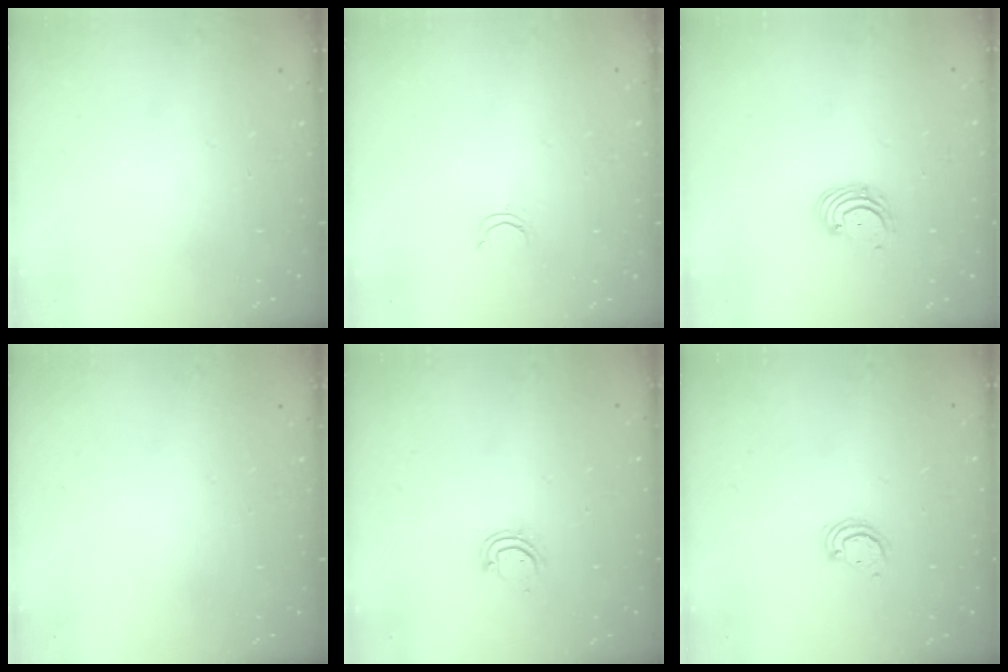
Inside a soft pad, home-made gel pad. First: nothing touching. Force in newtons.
{"total": 2.4, "press": 2.4, "slide": 0.2}
{"total": 2.9, "press": 2.9, "slide": 0.3}
{"total": 0.0}
{"total": 4.4, "press": 4.4, "slide": 0.2}
{"total": 2.6, "press": 2.6, "slide": 0.3}